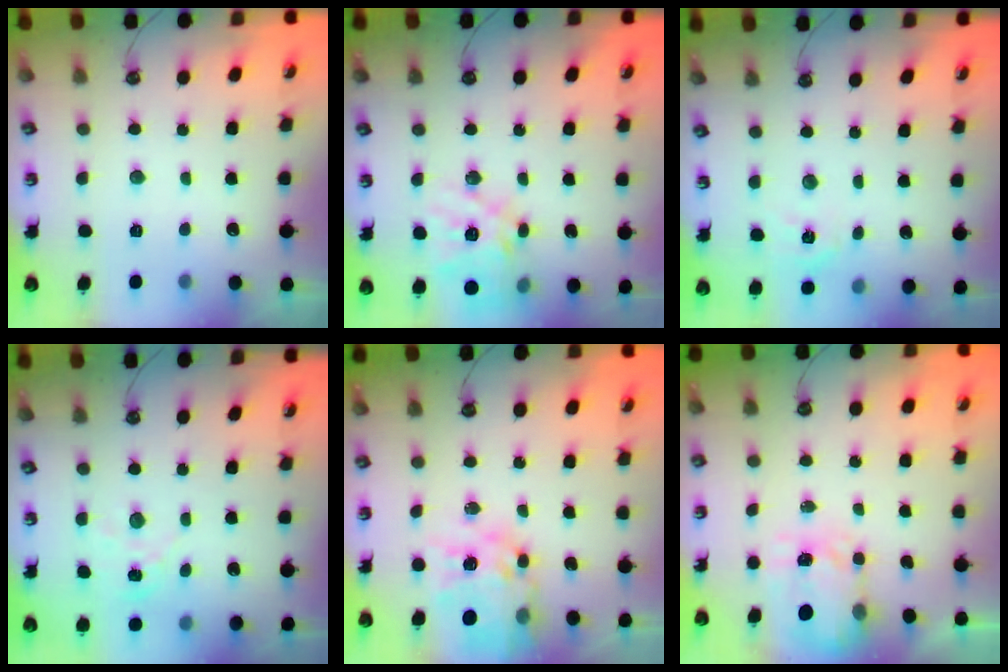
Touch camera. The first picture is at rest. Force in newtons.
{"total": 16.8, "press": 16.7, "slide": 1.5}
{"total": 5.5, "press": 5.5, "slide": 0.6}
{"total": 1.6, "press": 1.6, "slide": 0.2}
{"total": 15.0, "press": 14.9, "slide": 1.5}
{"total": 3.8, "press": 3.7, "slide": 0.5}